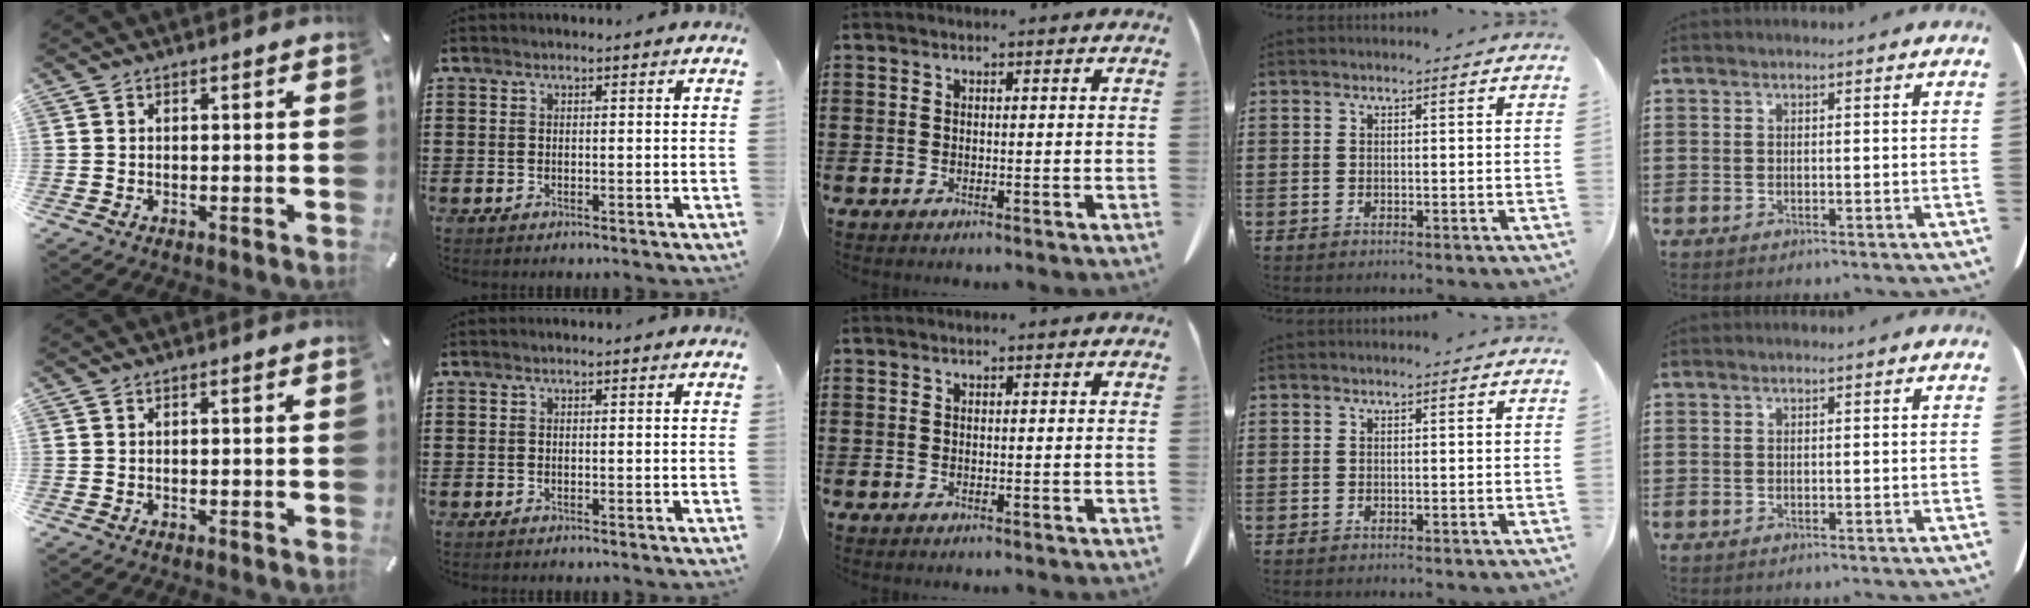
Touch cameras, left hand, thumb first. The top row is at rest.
{}